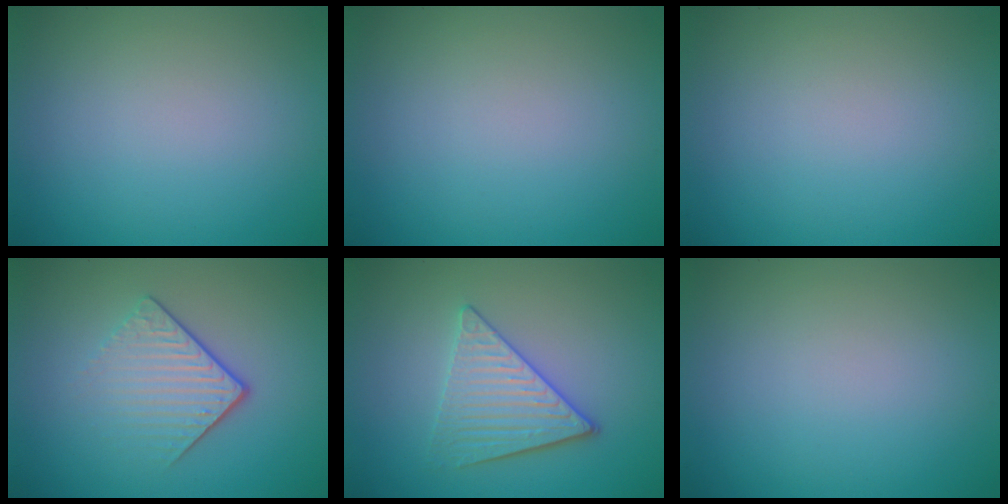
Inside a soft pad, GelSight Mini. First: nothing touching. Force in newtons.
{"total": 0.0}
{"total": 0.0}
{"total": 4.2, "press": 2.7, "slide": 3.3}
{"total": 3.9, "press": 3.5, "slide": 1.7}
{"total": 0.0}